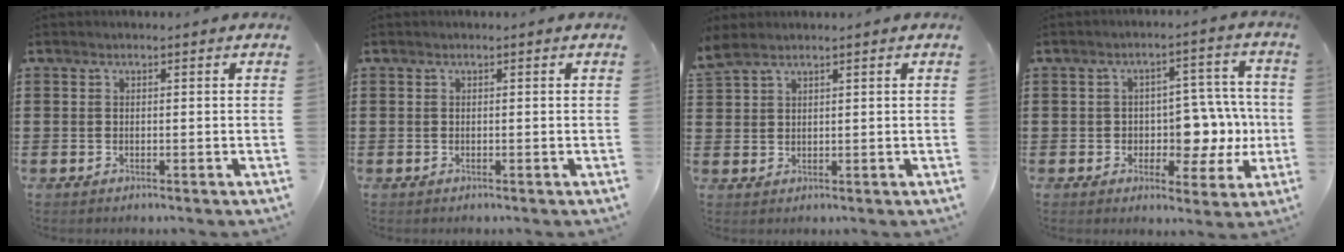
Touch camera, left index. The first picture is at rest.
{"total": 0.0}
{"total": 2.8, "force": [2.3, 0.9, 1.3], "torque": [-0.032, 0.002, 0.043]}
{"total": 7.1, "force": [-0.2, 5.2, 4.9], "torque": [-0.077, 0.002, -0.006]}